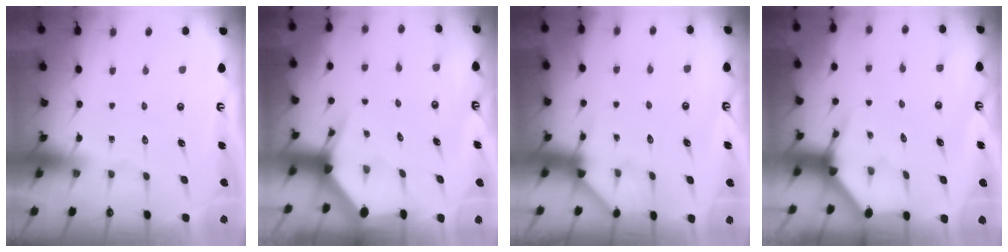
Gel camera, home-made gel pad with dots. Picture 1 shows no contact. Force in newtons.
{"total": 3.7, "press": 3.7, "slide": 0.4}
{"total": 3.5, "press": 3.5, "slide": 0.4}
{"total": 3.5, "press": 3.5, "slide": 0.3}